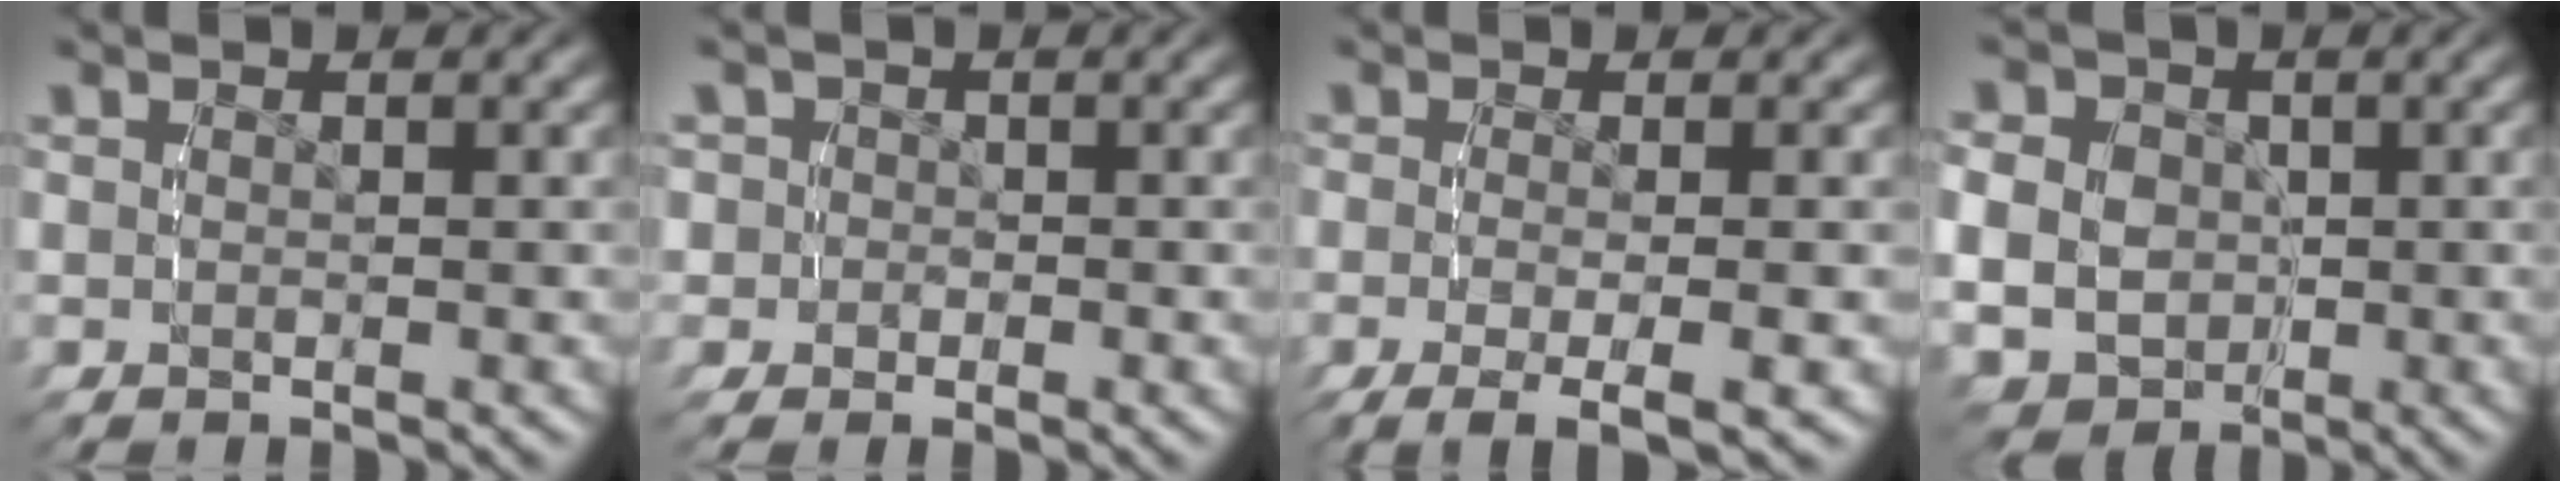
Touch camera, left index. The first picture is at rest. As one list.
[{"total": 3.1, "force": [-0.3, 3.1, 0.3], "torque": [-0.017, -0.005, -0.013]}, {"total": 5.1, "force": [-2.9, 1.5, 3.9], "torque": [-0.072, -0.025, -0.032]}, {"total": 9.6, "force": [-0.6, 8.6, 4.2], "torque": [-0.093, -0.043, -0.001]}]